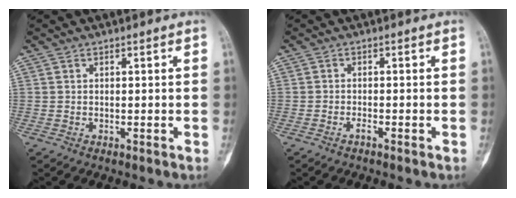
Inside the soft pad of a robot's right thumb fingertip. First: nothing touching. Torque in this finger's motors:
{"motor_torque": [0.09, -0.11, 0.18, -0.19, 0.13]}